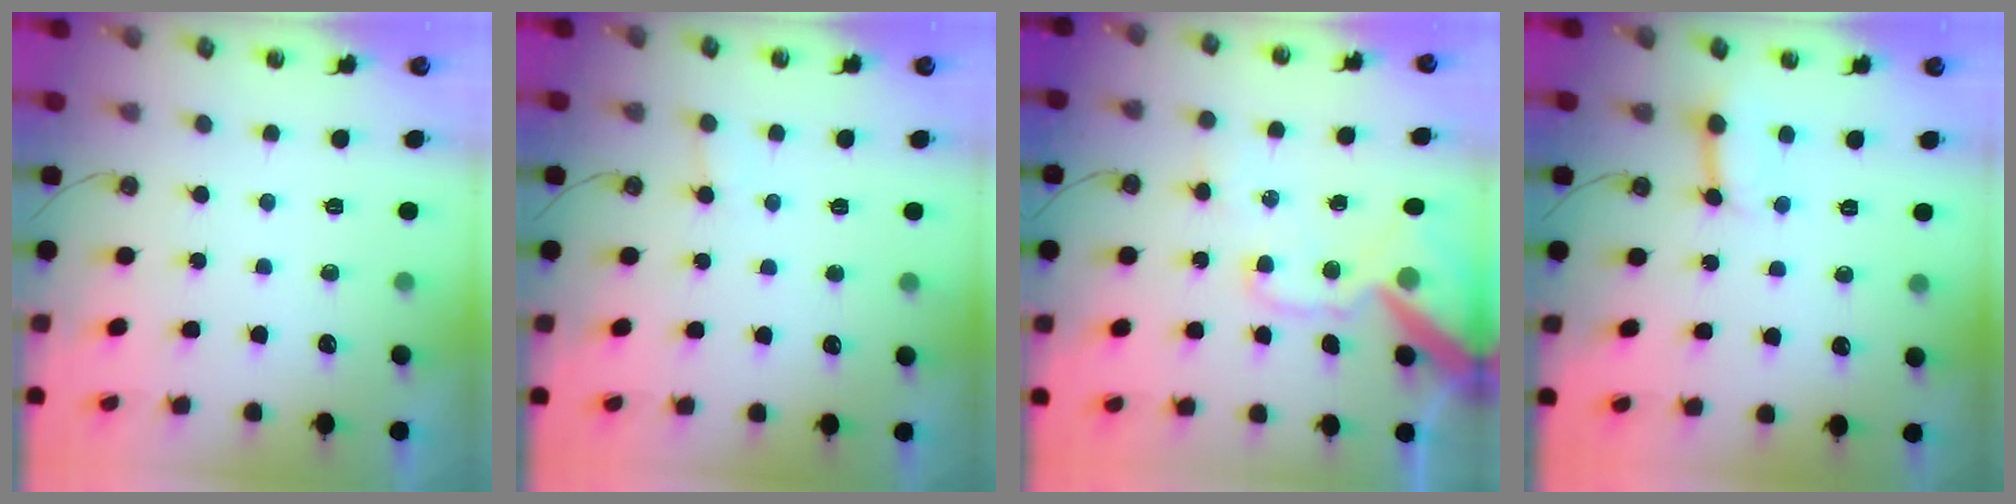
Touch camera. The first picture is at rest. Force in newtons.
{"total": 5.2, "press": 5.2, "slide": 0.3}
{"total": 17.0, "press": 16.9, "slide": 2.4}
{"total": 6.4, "press": 6.4, "slide": 0.7}